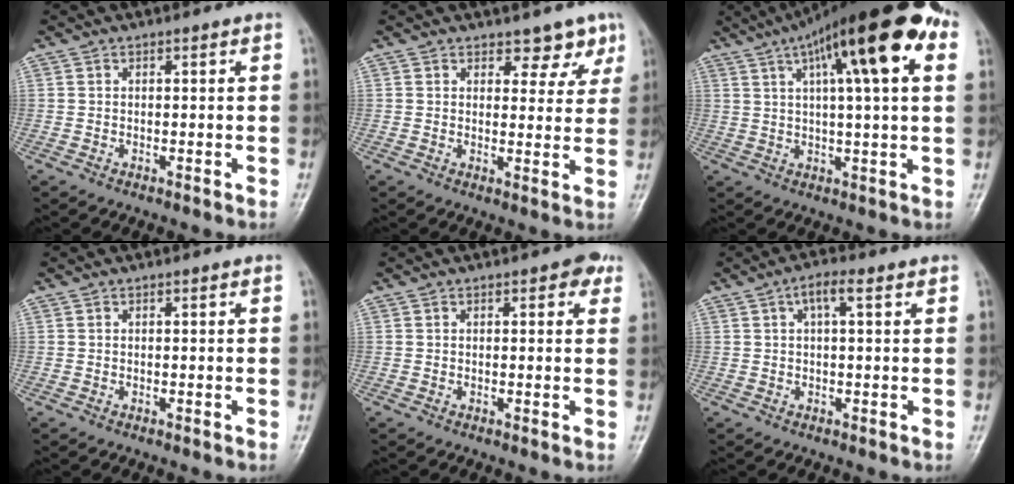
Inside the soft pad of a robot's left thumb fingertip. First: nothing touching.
{"total": 4.7, "force": [3.5, 2.8, 1.6], "torque": [0.016, -0.023, 0.040]}
{"total": 21.9, "force": [8.8, 5.4, 19.3], "torque": [-0.289, 0.023, 0.129]}
{"total": 0.0}
{"total": 2.7, "force": [1.4, 1.4, 1.9], "torque": [-0.008, -0.001, 0.010]}
{"total": 3.6, "force": [1.4, 1.1, 3.2], "torque": [-0.061, 0.015, 0.024]}